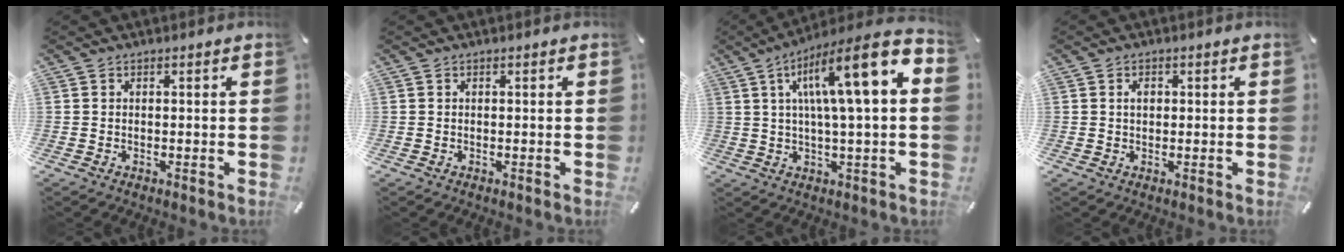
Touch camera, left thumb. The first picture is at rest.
{"total": 0.0}
{"total": 17.5, "force": [5.8, 2.8, 16.3], "torque": [-0.266, -0.030, 0.079]}
{"total": 1.8, "force": [0.3, 1.3, 1.2], "torque": [-0.018, 0.003, 0.002]}